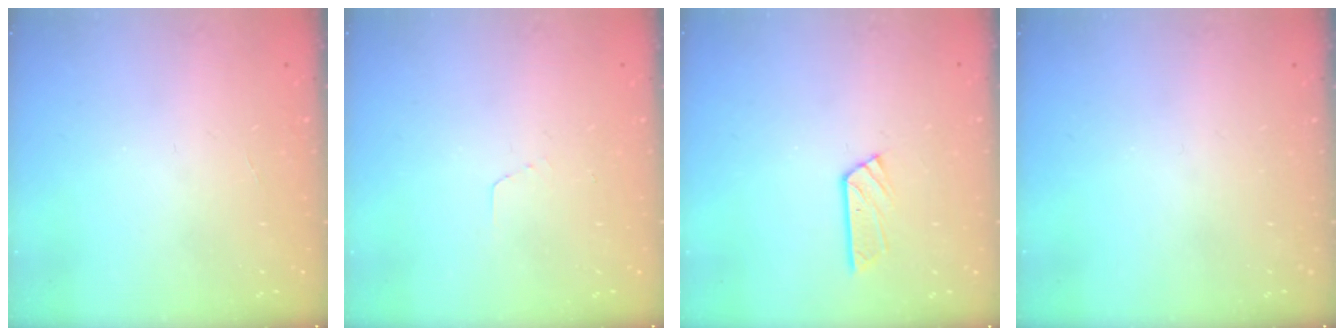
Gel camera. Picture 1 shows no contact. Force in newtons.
{"total": 2.6, "press": 2.6, "slide": 0.1}
{"total": 4.0, "press": 4.0, "slide": 0.3}
{"total": 0.0}